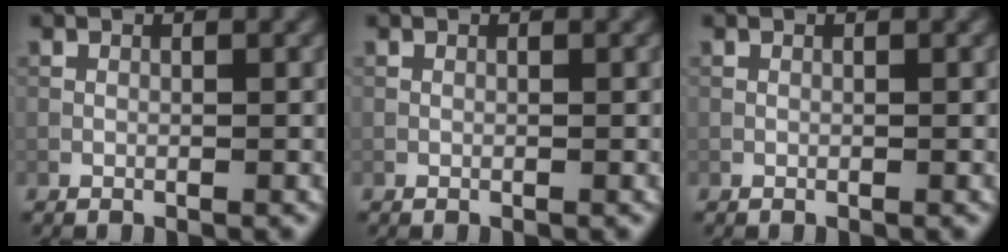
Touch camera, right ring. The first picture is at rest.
{"total": 0.0}
{"total": 0.0}